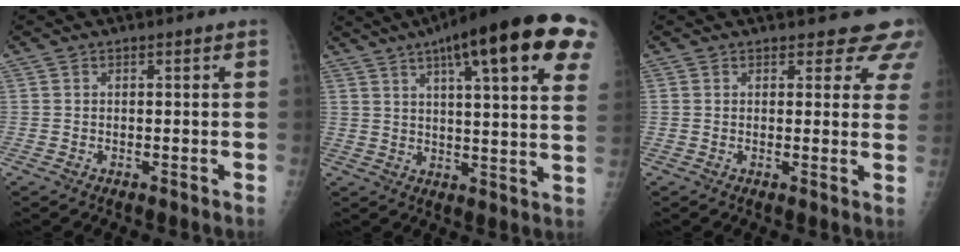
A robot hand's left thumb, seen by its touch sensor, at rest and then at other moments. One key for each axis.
{"total": 25.6, "fx": 13.2, "fy": 5.3, "fz": 21.3, "tx": -0.277, "ty": -0.003, "tz": 0.171}
{"total": 6.6, "fx": 5.8, "fy": 2.7, "fz": 1.6, "tx": 0.025, "ty": -0.026, "tz": 0.045}